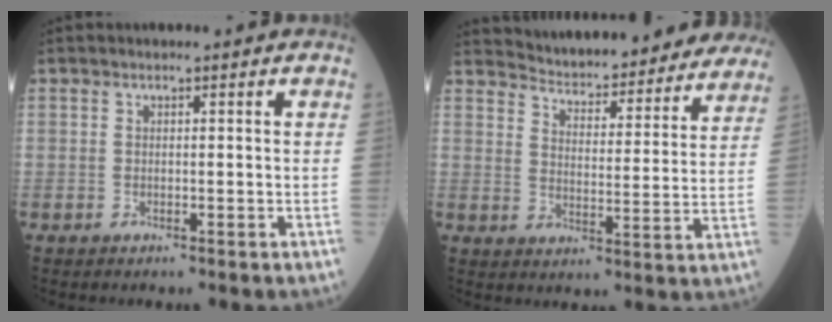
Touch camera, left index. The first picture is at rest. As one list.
[{"total": 23.3, "force": [22.1, 4.1, 6.1], "torque": [-0.078, -0.045, 0.275]}]